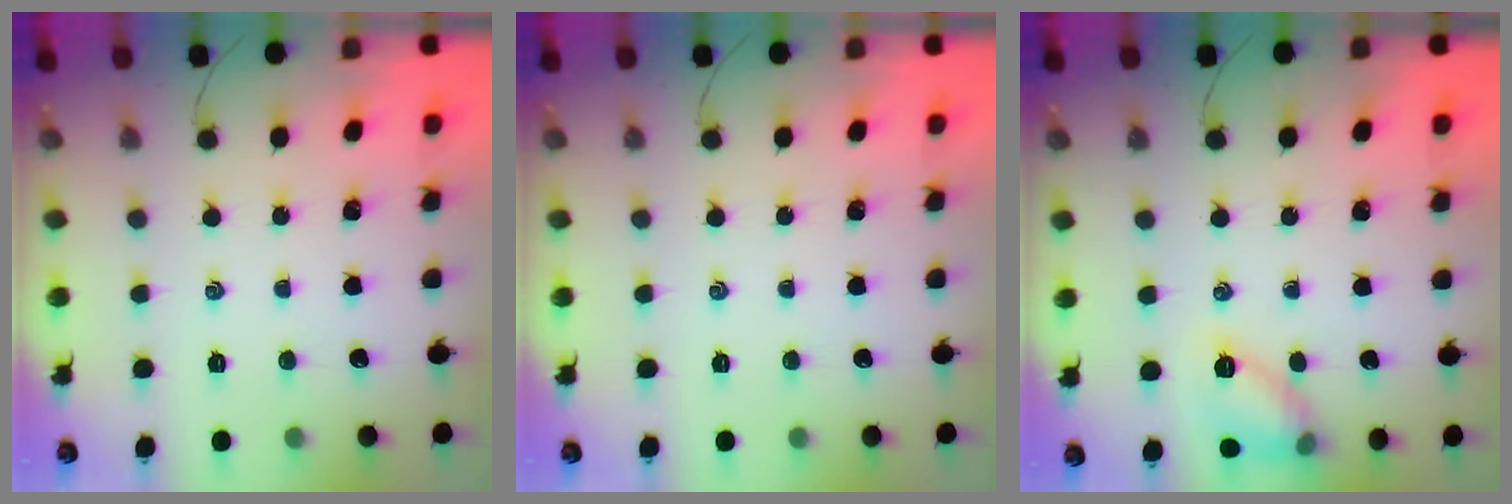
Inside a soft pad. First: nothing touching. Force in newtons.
{"total": 0.0}
{"total": 10.5, "press": 10.5, "slide": 0.4}